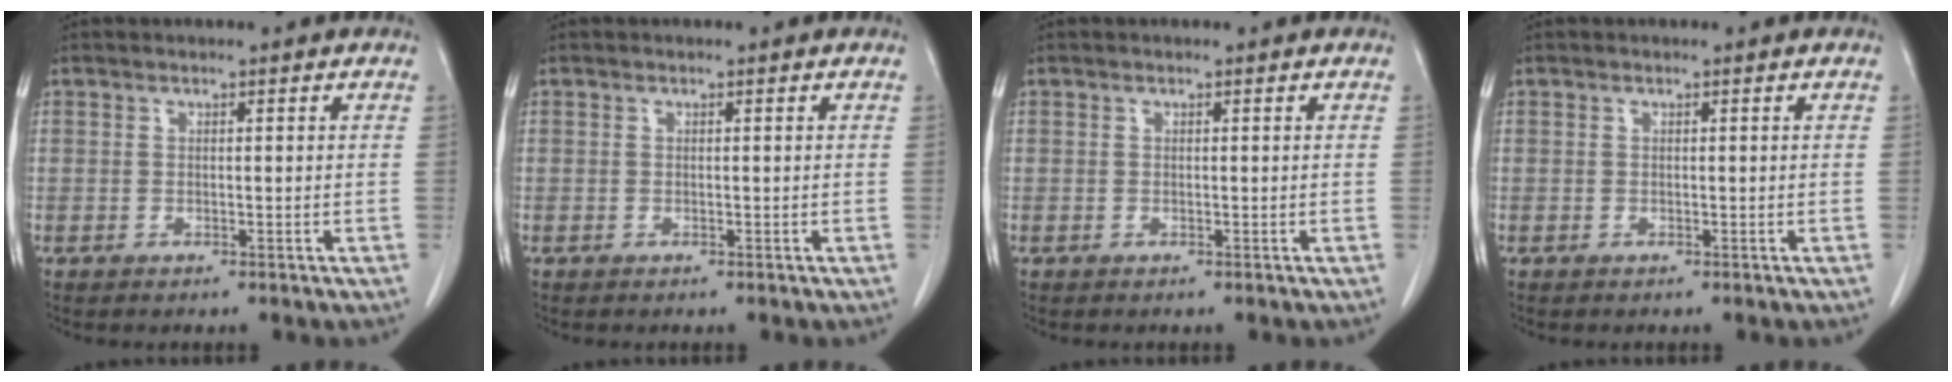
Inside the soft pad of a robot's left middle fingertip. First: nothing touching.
{"total": 0.0}
{"total": 0.0}
{"total": 0.0}